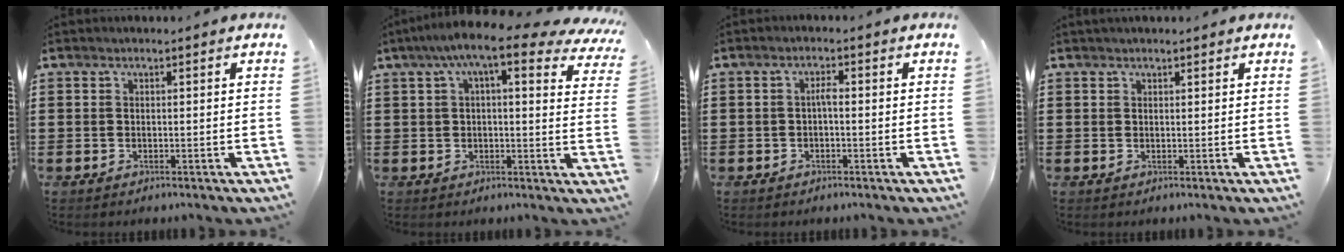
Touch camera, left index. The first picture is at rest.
{"total": 9.1, "force": [6.1, 1.1, 6.7], "torque": [-0.119, -0.018, 0.099]}
{"total": 1.6, "force": [-0.3, 0.6, 1.5], "torque": [-0.032, 0.005, -0.009]}
{"total": 0.9, "force": [0.8, 0.4, 0.2], "torque": [-0.005, 0.002, 0.015]}